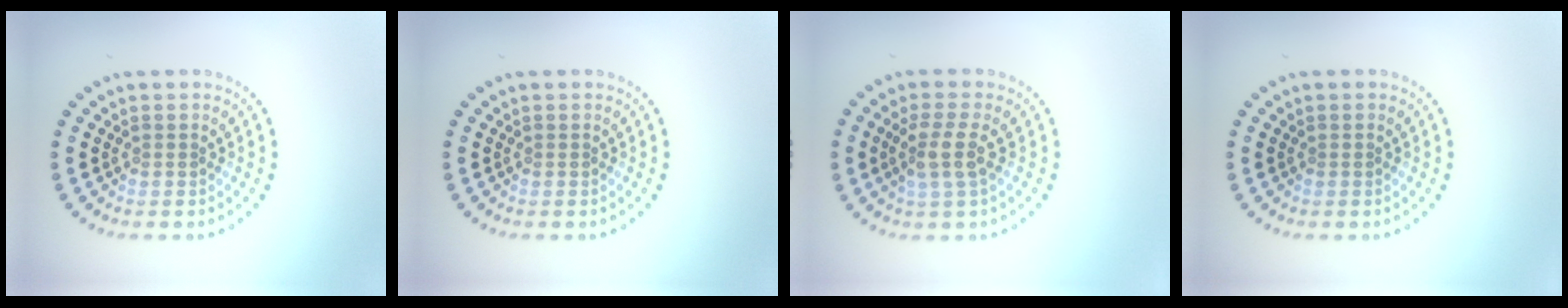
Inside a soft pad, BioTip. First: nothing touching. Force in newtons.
{"total": 0.0}
{"total": 2.6, "press": 2.1, "slide": 1.5}
{"total": 0.0}